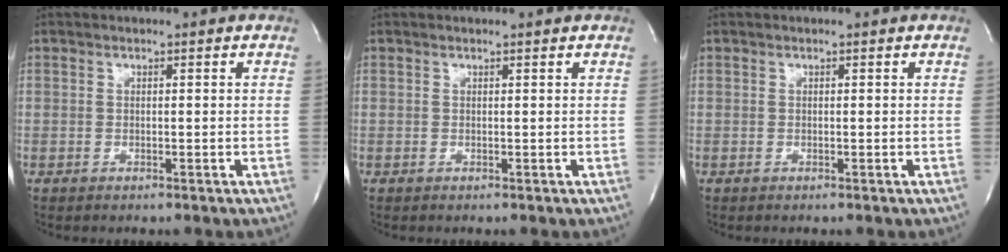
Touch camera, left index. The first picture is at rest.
{"total": 0.0}
{"total": 0.0}